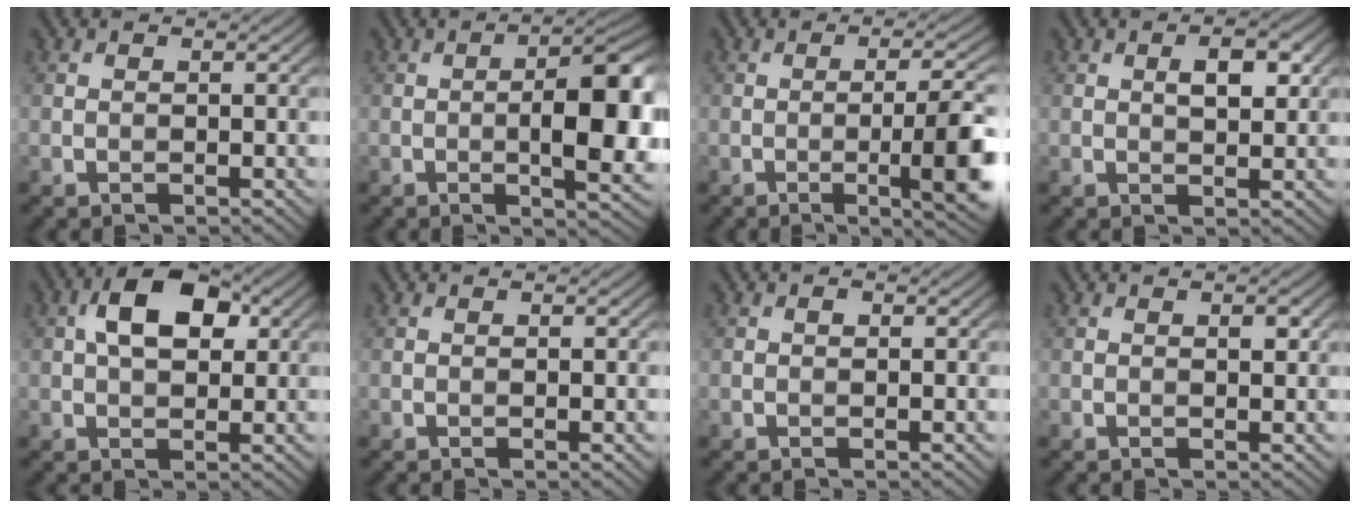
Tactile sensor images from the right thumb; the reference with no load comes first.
{"total": 9.7, "force": [-1.2, 3.3, 9.1], "torque": [-0.133, 0.003, -0.021]}
{"total": 8.6, "force": [-1.7, 1.6, 8.3], "torque": [-0.126, -0.001, -0.024]}
{"total": 3.4, "force": [1.0, 1.6, 2.9], "torque": [-0.045, 0.002, 0.016]}
{"total": 7.4, "force": [2.0, 4.2, 5.8], "torque": [-0.101, 0.013, 0.025]}
{"total": 0.6, "force": [0.0, 0.1, 0.6], "torque": [-0.009, -0.002, 0.000]}
{"total": 0.6, "force": [0.1, 0.4, 0.4], "torque": [-0.003, -0.002, 0.000]}
{"total": 1.1, "force": [0.4, 0.5, 0.9], "torque": [-0.011, -0.004, 0.006]}